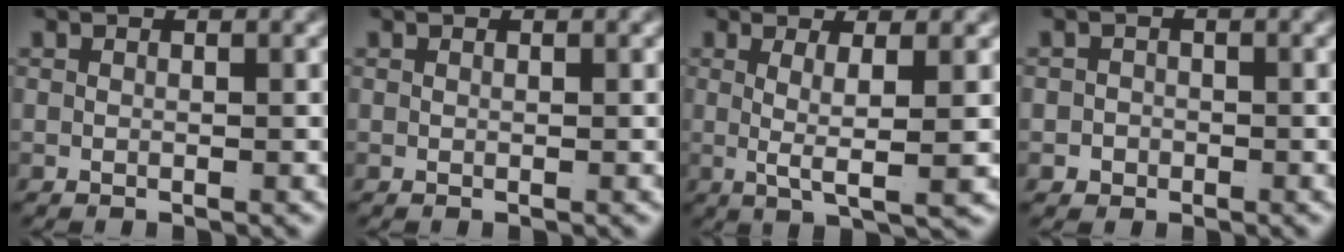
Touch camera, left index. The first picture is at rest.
{"total": 0.0}
{"total": 4.2, "force": [0.4, 0.1, 4.2], "torque": [-0.065, -0.010, 0.013]}
{"total": 1.9, "force": [-1.0, 1.6, 0.1], "torque": [-0.008, -0.017, -0.013]}